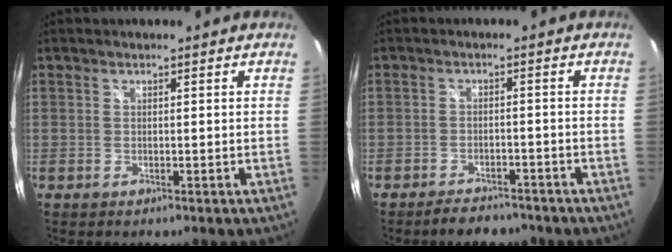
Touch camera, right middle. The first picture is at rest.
{"total": 5.9, "force": [-4.9, 2.4, 2.1], "torque": [-0.047, 0.004, -0.070]}